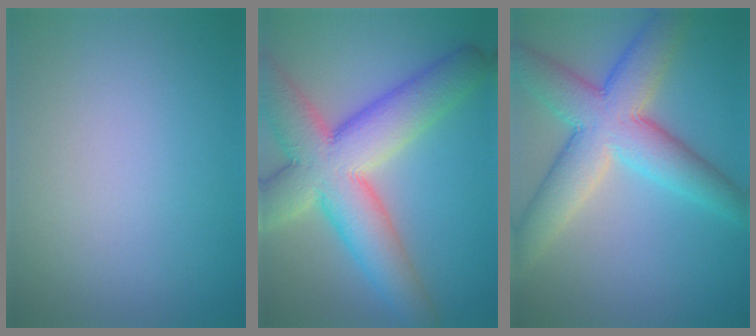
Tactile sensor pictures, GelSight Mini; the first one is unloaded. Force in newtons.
{"total": 11.2, "press": 11.2, "slide": 0.9}
{"total": 8.8, "press": 8.8, "slide": 0.3}